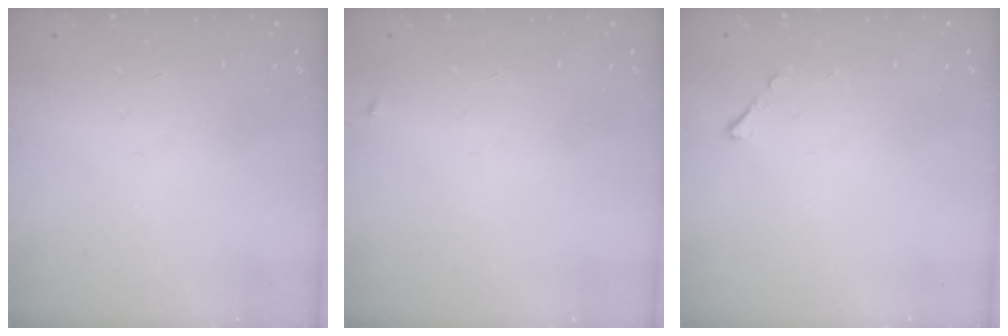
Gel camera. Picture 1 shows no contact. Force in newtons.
{"total": 2.5, "press": 2.4, "slide": 0.4}
{"total": 2.5, "press": 2.5, "slide": 0.3}